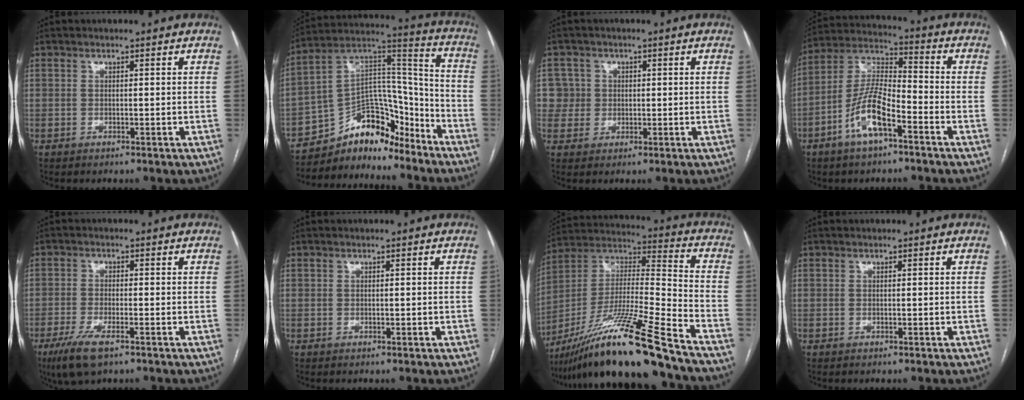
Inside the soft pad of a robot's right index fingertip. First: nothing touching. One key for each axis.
{"total": 13.8, "fx": -11.7, "fy": 5.4, "fz": 4.9, "tx": -0.076, "ty": 0.071, "tz": -0.200}
{"total": 4.3, "fx": 0.7, "fy": 4.3, "fz": -0.3, "tx": 0.026, "ty": 0.013, "tz": 0.014}
{"total": 11.0, "fx": -5.2, "fy": 3.2, "fz": 9.1, "tx": -0.192, "ty": 0.010, "tz": -0.100}
{"total": 6.4, "fx": -3.9, "fy": 1.4, "fz": 4.9, "tx": -0.103, "ty": -0.015, "tz": -0.068}
{"total": 0.0}
{"total": 23.4, "fx": -17.9, "fy": -1.1, "fz": 15.1, "tx": -0.289, "ty": -0.030, "tz": -0.326}
{"total": 0.0}